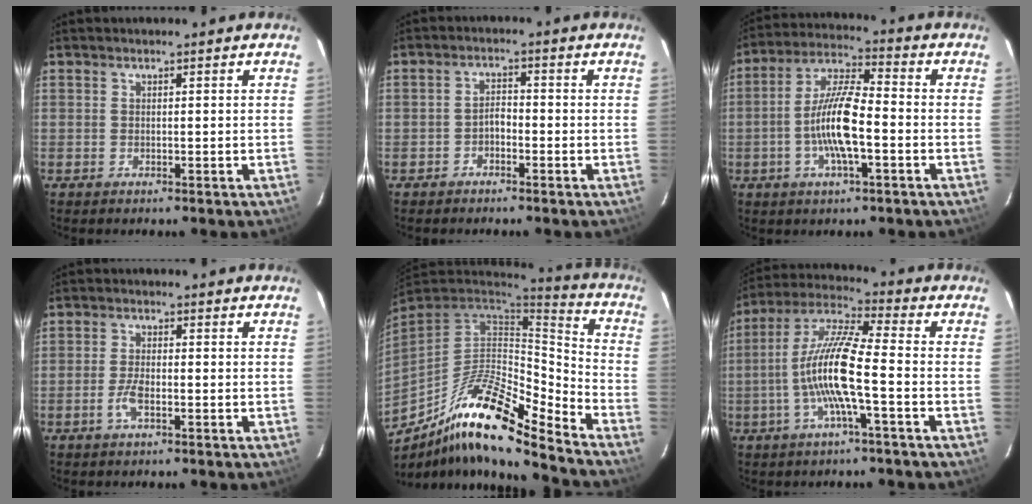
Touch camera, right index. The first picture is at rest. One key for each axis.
{"total": 2.7, "fx": -1.7, "fy": 1.5, "fz": 1.5, "tx": -0.029, "ty": 0.010, "tz": -0.029}
{"total": 12.1, "fx": -3.2, "fy": 3.1, "fz": 11.2, "tx": -0.229, "ty": 0.006, "tz": -0.063}
{"total": 3.9, "fx": -1.7, "fy": 1.4, "fz": 3.3, "tx": -0.071, "ty": 0.001, "tz": -0.033}
{"total": 21.6, "fx": -14.8, "fy": 4.5, "fz": 15.0, "tx": -0.270, "ty": -0.016, "tz": -0.266}
{"total": 13.2, "fx": -3.3, "fy": 1.2, "fz": 12.7, "tx": -0.250, "ty": 0.004, "tz": -0.066}